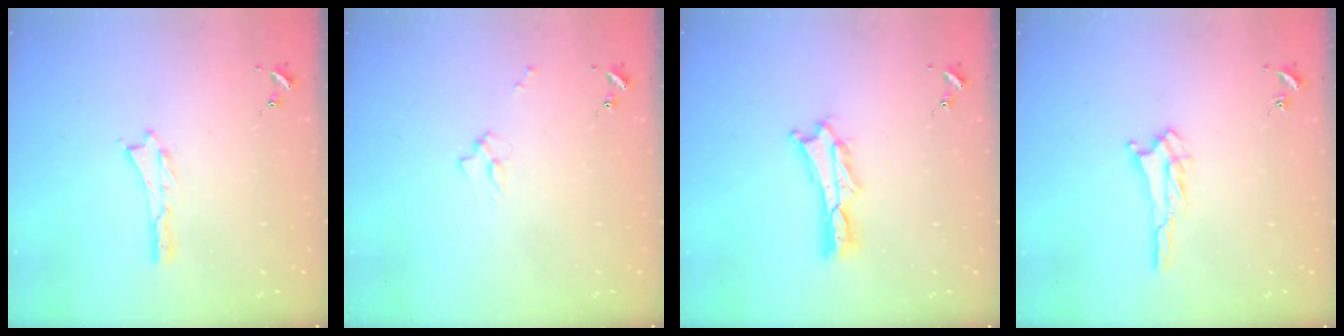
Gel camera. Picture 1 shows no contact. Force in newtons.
{"total": 1.7, "press": 1.6, "slide": 0.2}
{"total": 2.0, "press": 2.0, "slide": 0.3}
{"total": 1.7, "press": 1.7, "slide": 0.2}